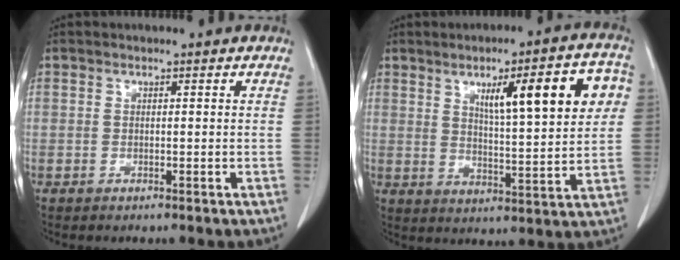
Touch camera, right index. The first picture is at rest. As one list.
[{"total": 14.4, "force": [5.0, 2.3, 13.3], "torque": [-0.183, 0.017, 0.072]}]